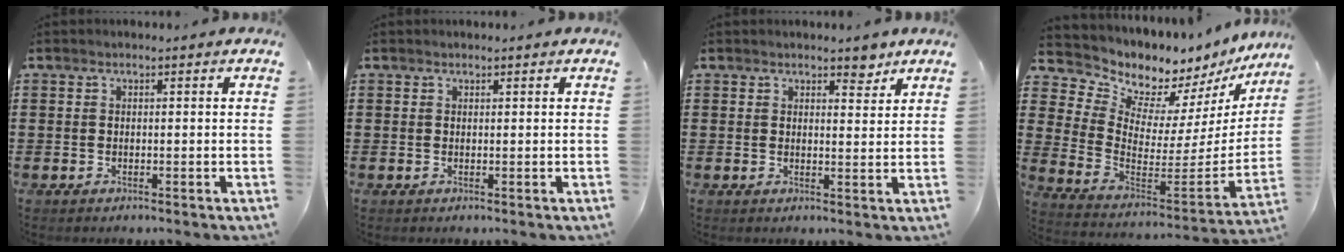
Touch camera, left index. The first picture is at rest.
{"total": 0.0}
{"total": 3.4, "force": [2.9, 1.2, 1.4], "torque": [-0.017, -0.005, 0.051]}
{"total": 6.2, "force": [5.8, 2.1, -0.6], "torque": [-0.037, -0.068, 0.099]}